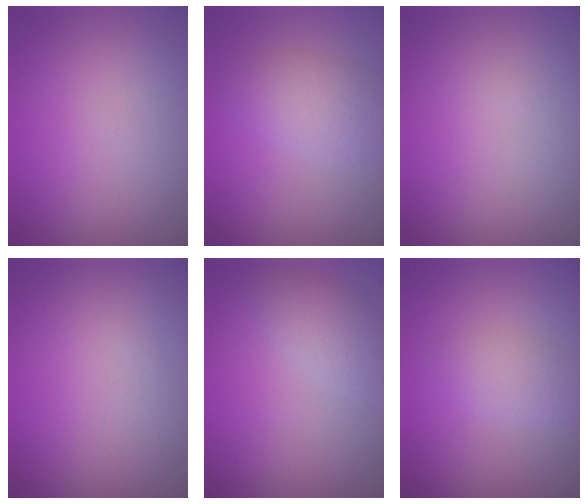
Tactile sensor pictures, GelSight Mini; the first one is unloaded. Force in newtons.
{"total": 3.5, "press": 3.5, "slide": 0.2}
{"total": 0.0}
{"total": 0.0}
{"total": 2.6, "press": 2.6, "slide": 0.1}
{"total": 2.3, "press": 2.3, "slide": 0.1}